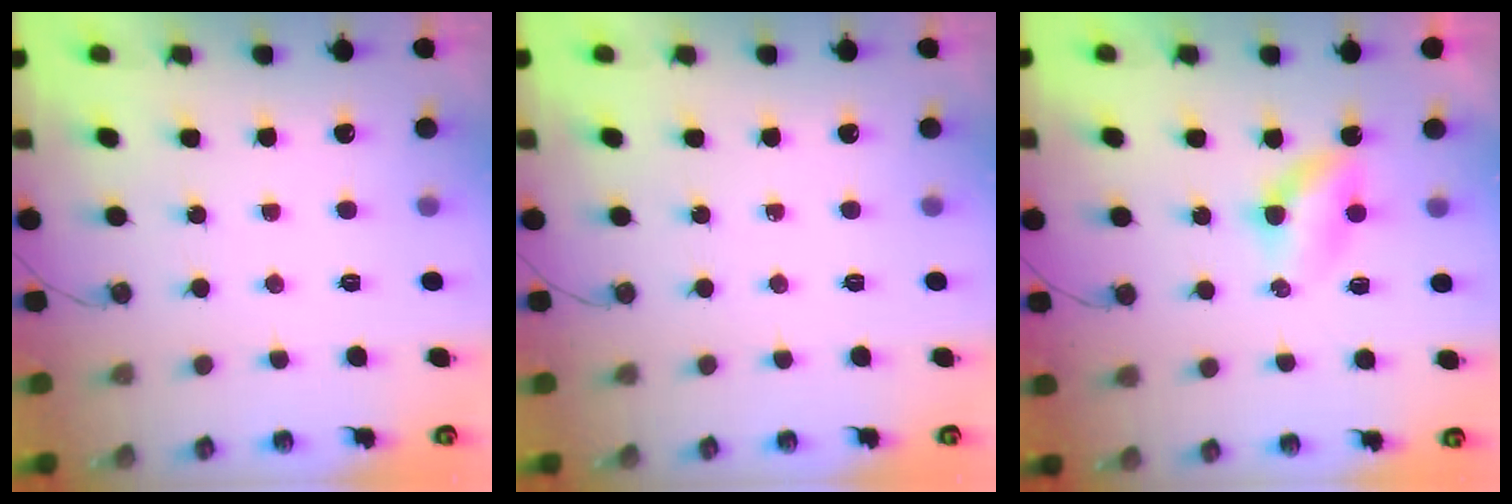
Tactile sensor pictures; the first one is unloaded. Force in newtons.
{"total": 0.0}
{"total": 3.8, "press": 3.8, "slide": 0.5}